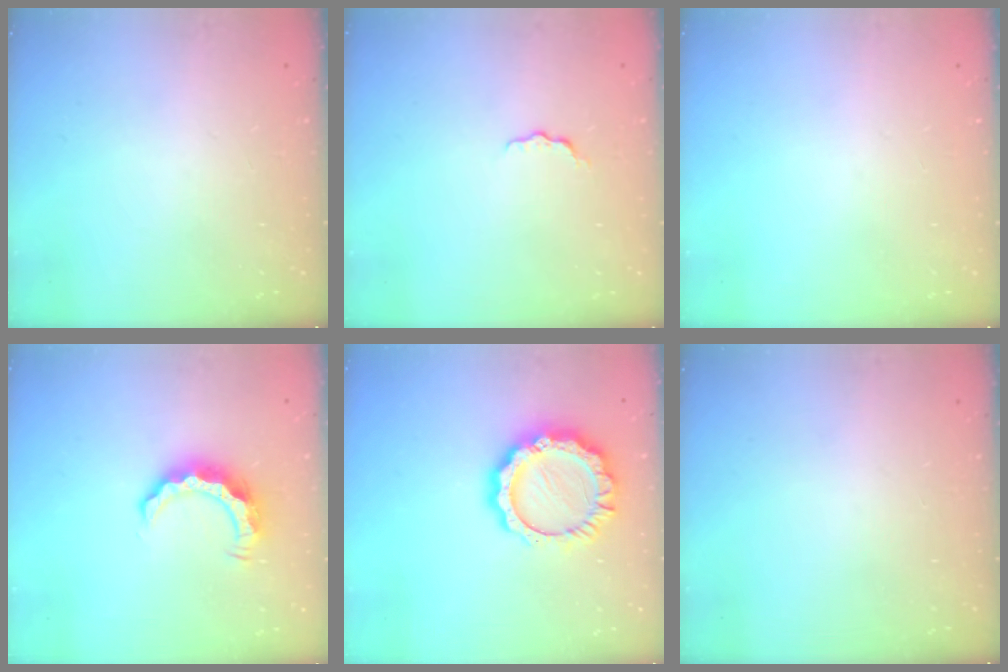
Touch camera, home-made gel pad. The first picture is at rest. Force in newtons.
{"total": 3.1, "press": 3.1, "slide": 0.2}
{"total": 0.0}
{"total": 8.1, "press": 8.1, "slide": 0.3}
{"total": 12.5, "press": 12.5, "slide": 1.1}
{"total": 0.0}